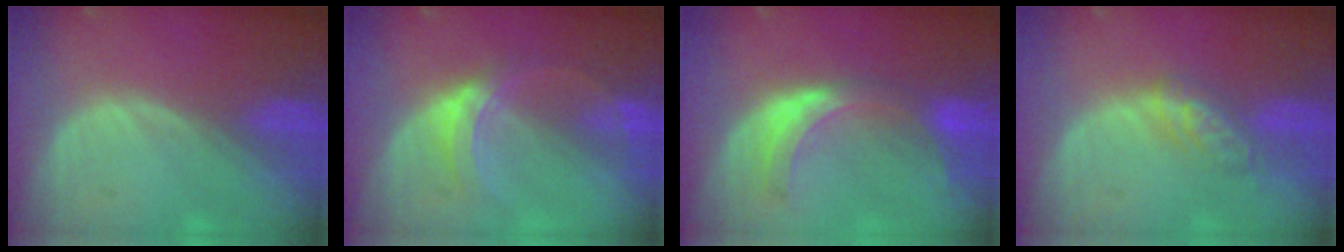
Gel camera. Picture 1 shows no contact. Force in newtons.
{"total": 5.1, "press": 4.9, "slide": 1.5}
{"total": 6.6, "press": 6.6, "slide": 0.6}
{"total": 4.5, "press": 4.5, "slide": 0.3}